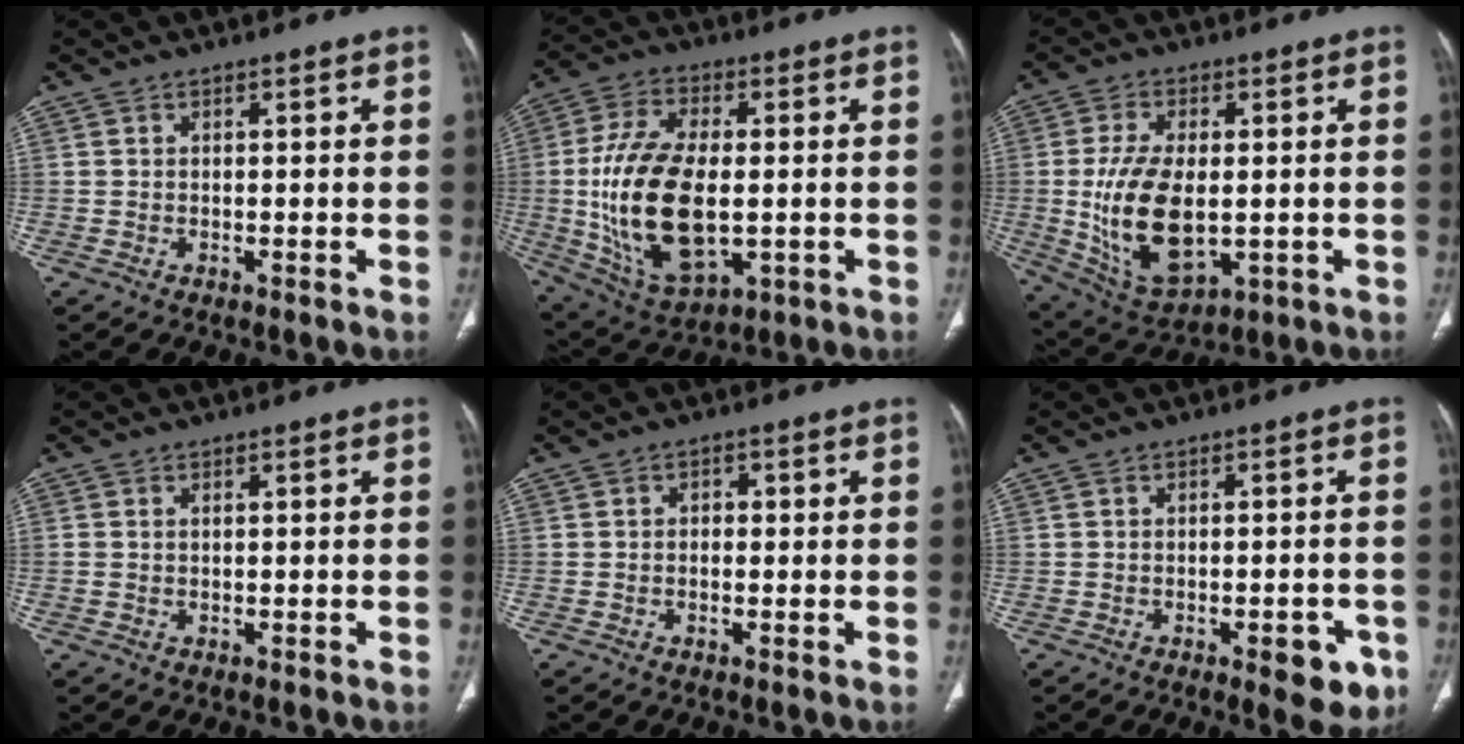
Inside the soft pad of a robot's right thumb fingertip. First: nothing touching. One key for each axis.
{"total": 20.6, "fx": -1.4, "fy": 10.8, "fz": 17.5, "tx": -0.343, "ty": -0.006, "tz": -0.007}
{"total": 15.9, "fx": -1.1, "fy": 8.6, "fz": 13.3, "tx": -0.247, "ty": -0.011, "tz": 0.000}
{"total": 0.8, "fx": 0.0, "fy": 0.6, "fz": 0.6, "tx": -0.020, "ty": 0.008, "tz": 0.004}
{"total": 1.7, "fx": 0.0, "fy": 1.3, "fz": 1.2, "tx": -0.008, "ty": 0.006, "tz": -0.005}
{"total": 6.8, "fx": -3.1, "fy": 2.8, "fz": 5.4, "tx": -0.046, "ty": 0.006, "tz": -0.032}